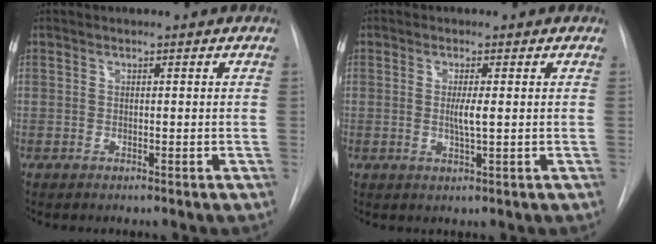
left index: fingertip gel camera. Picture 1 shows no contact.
{"total": 2.5, "force": [0.1, 0.0, 2.5], "torque": [-0.052, -0.004, 0.002]}